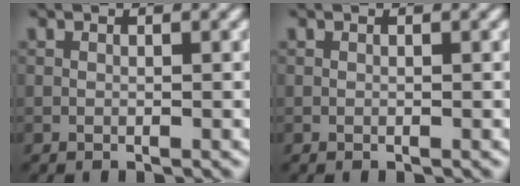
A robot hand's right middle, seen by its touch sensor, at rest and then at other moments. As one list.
[{"total": 0.0}]